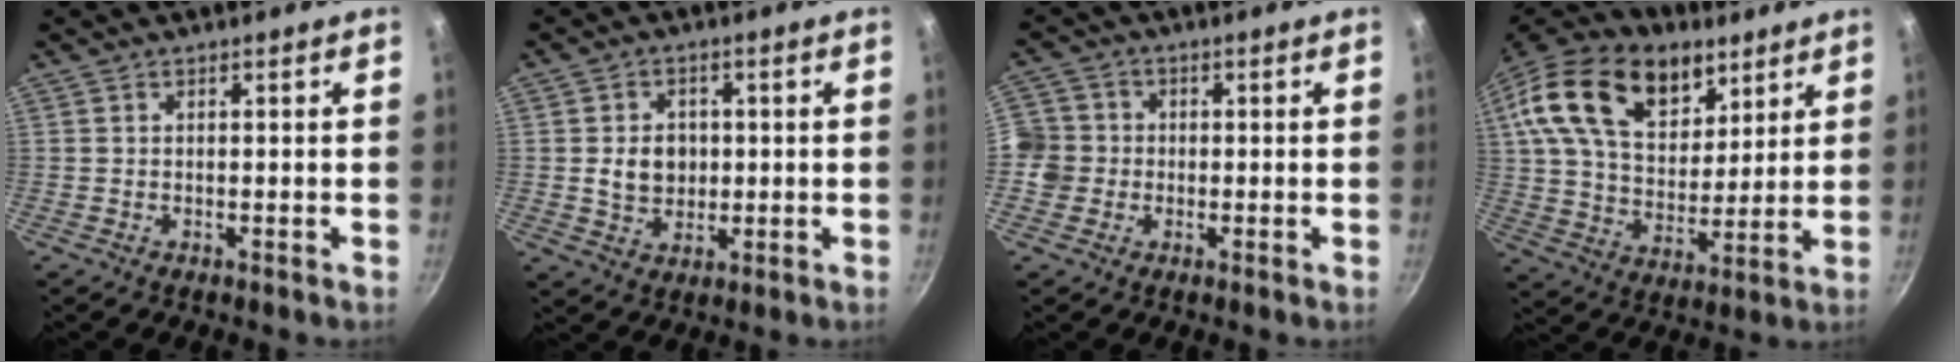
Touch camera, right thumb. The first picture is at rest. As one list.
[{"total": 6.6, "force": [0.3, 5.3, 3.9], "torque": [-0.040, -0.002, 0.009]}, {"total": 6.2, "force": [-0.9, 5.9, 1.6], "torque": [0.000, 0.010, -0.031]}, {"total": 25.1, "force": [12.0, 15.6, 15.6], "torque": [-0.253, -0.022, 0.203]}]